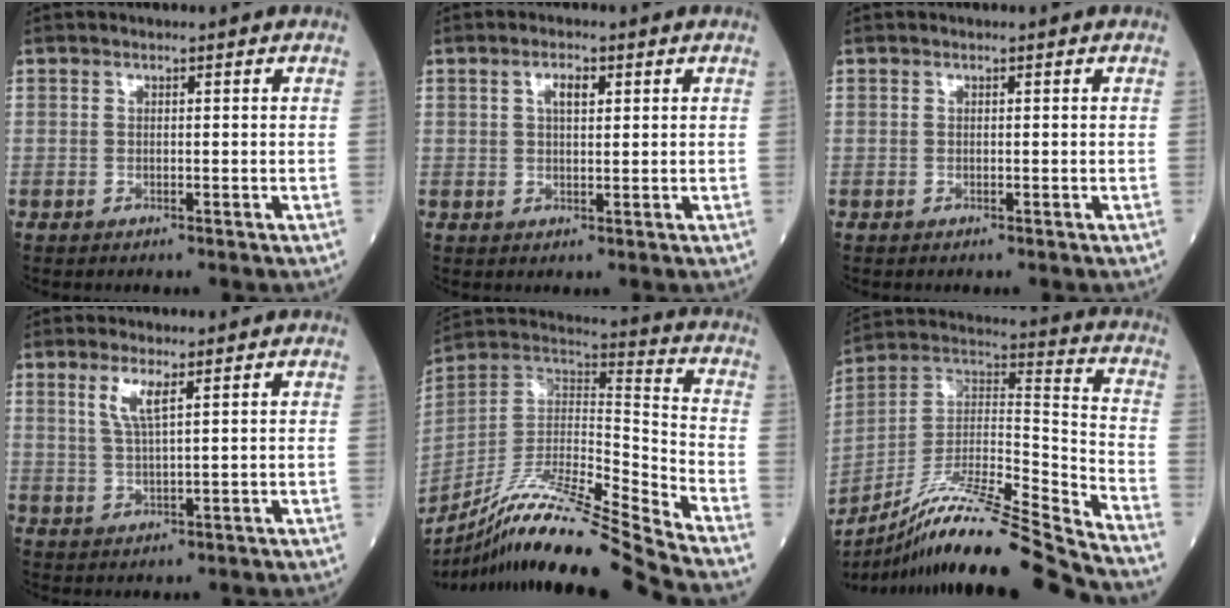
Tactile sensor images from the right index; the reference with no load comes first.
{"total": 2.7, "force": [1.1, 1.0, 2.3], "torque": [-0.044, 0.003, 0.020]}
{"total": 0.0}
{"total": 3.7, "force": [1.8, 0.1, 3.3], "torque": [-0.072, -0.003, 0.038]}
{"total": 20.8, "force": [-17.8, -2.0, 10.5], "torque": [-0.206, -0.006, -0.326]}
{"total": 22.6, "force": [-19.6, -1.1, 11.3], "torque": [-0.206, -0.003, -0.342]}